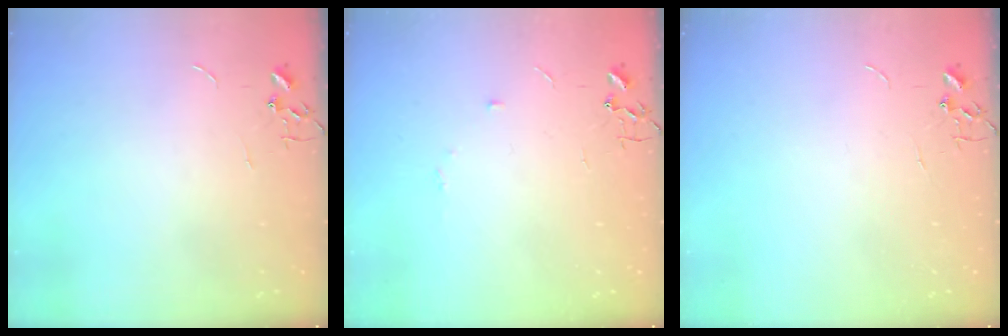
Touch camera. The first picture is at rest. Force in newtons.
{"total": 5.3, "press": 5.2, "slide": 0.7}
{"total": 0.0}